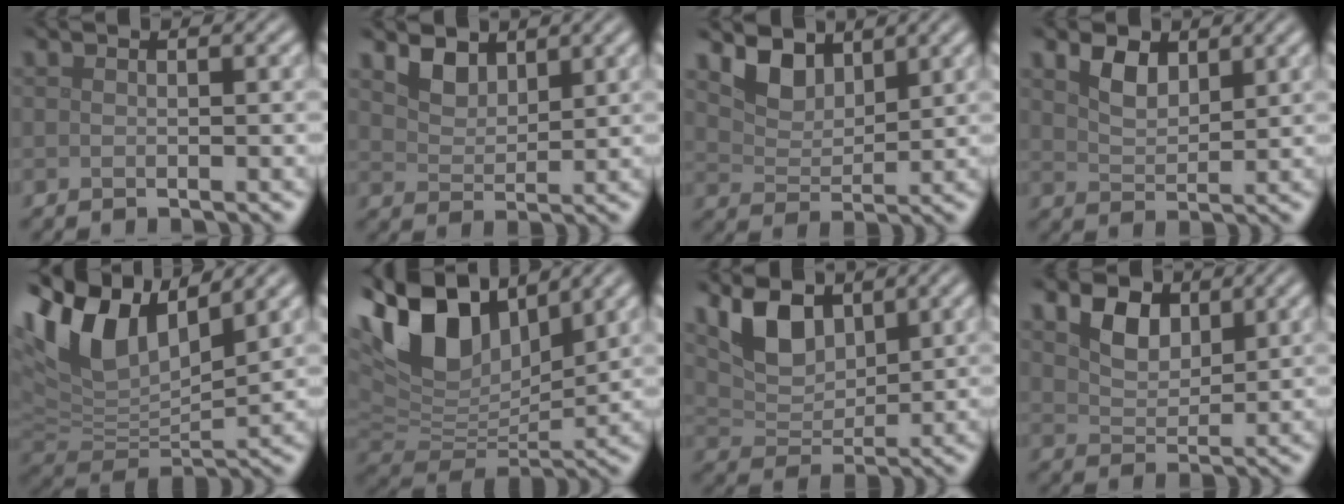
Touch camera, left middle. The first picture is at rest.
{"total": 2.7, "force": [2.0, 1.4, 1.1], "torque": [-0.031, -0.003, 0.037]}
{"total": 3.4, "force": [2.7, 1.7, 1.3], "torque": [-0.037, -0.008, 0.046]}
{"total": 2.9, "force": [1.8, 1.6, 1.7], "torque": [-0.038, 0.000, 0.036]}
{"total": 10.9, "force": [5.8, 5.2, 7.6], "torque": [-0.162, 0.019, 0.105]}
{"total": 12.3, "force": [6.5, 6.7, 8.1], "torque": [-0.175, 0.025, 0.113]}
{"total": 4.9, "force": [2.9, 2.6, 2.9], "torque": [-0.065, -0.006, 0.052]}
{"total": 3.7, "force": [1.9, 2.4, 2.0], "torque": [-0.048, 0.001, 0.032]}